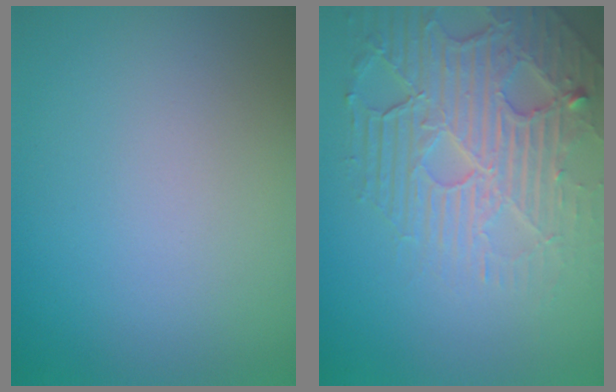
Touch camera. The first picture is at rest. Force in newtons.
{"total": 7.5, "press": 5.4, "slide": 5.3}